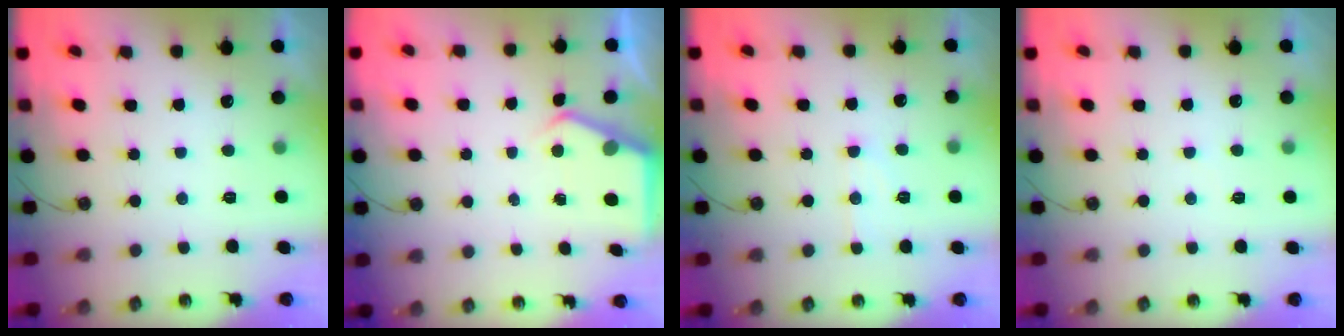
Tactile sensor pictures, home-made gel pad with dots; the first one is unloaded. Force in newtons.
{"total": 3.9, "press": 3.9, "slide": 0.2}
{"total": 7.9, "press": 7.9, "slide": 0.6}
{"total": 2.8, "press": 2.8, "slide": 0.4}